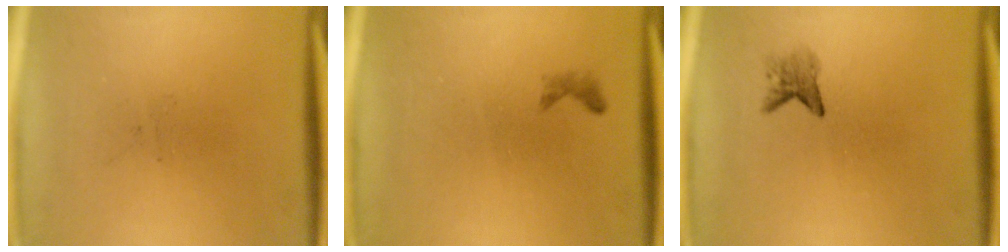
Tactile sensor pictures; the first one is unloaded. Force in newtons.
{"total": 0.6}
{"total": 1.8}